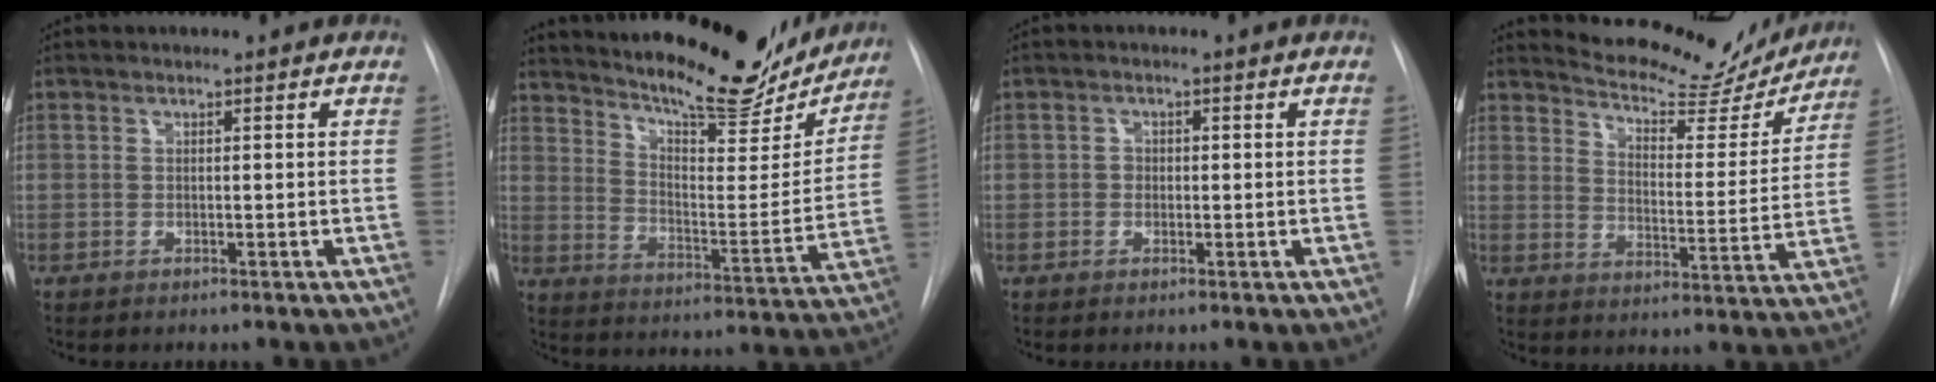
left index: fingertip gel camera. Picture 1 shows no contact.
{"total": 23.2, "force": [20.2, 5.2, 10.2], "torque": [-0.160, -0.031, 0.275]}
{"total": 1.2, "force": [-0.1, 1.1, 0.6], "torque": [-0.006, 0.005, -0.003]}
{"total": 16.5, "force": [15.6, 3.9, 3.8], "torque": [-0.043, -0.039, 0.195]}